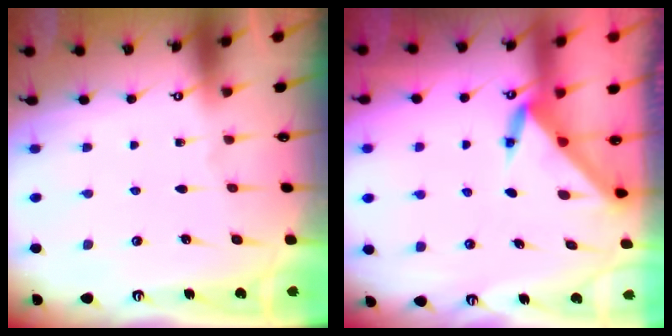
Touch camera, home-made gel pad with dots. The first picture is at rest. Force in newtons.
{"total": 3.2, "press": 3.2, "slide": 0.1}